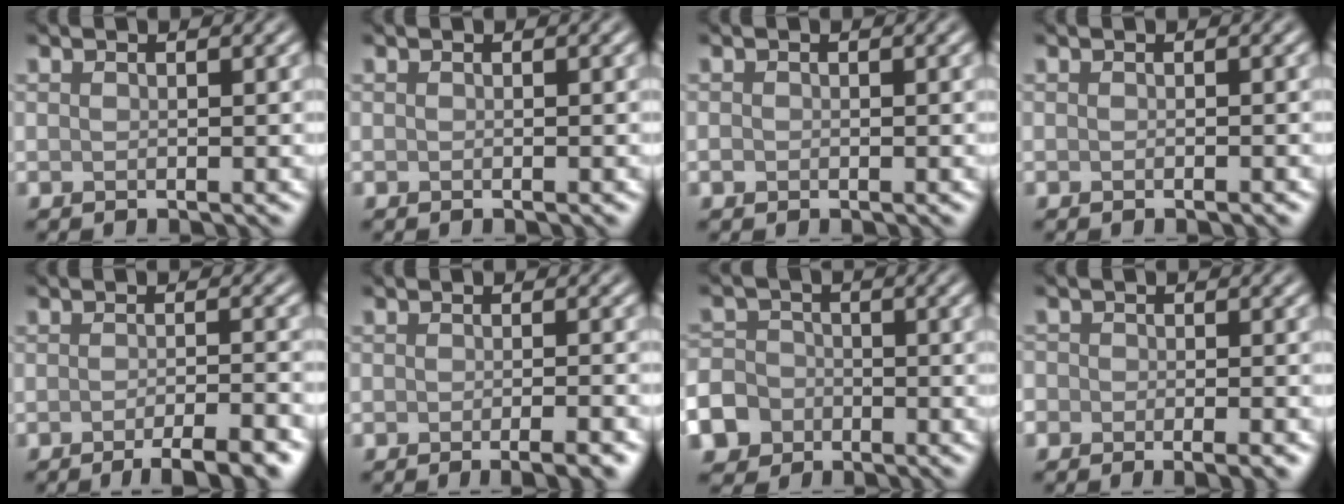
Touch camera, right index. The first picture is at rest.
{"total": 0.0}
{"total": 0.5, "force": [-0.2, 0.4, 0.2], "torque": [-0.001, -0.004, -0.004]}
{"total": 0.6, "force": [-0.4, 0.0, 0.4], "torque": [-0.004, 0.000, -0.005]}
{"total": 5.4, "force": [-3.4, 1.2, 4.1], "torque": [-0.048, 0.001, -0.051]}
{"total": 3.7, "force": [-2.4, 0.9, 2.7], "torque": [-0.028, 0.005, -0.030]}
{"total": 8.7, "force": [-4.9, 6.9, 2.1], "torque": [-0.054, -0.032, -0.105]}
{"total": 3.3, "force": [-2.0, 1.7, 2.0], "torque": [-0.013, 0.000, -0.024]}